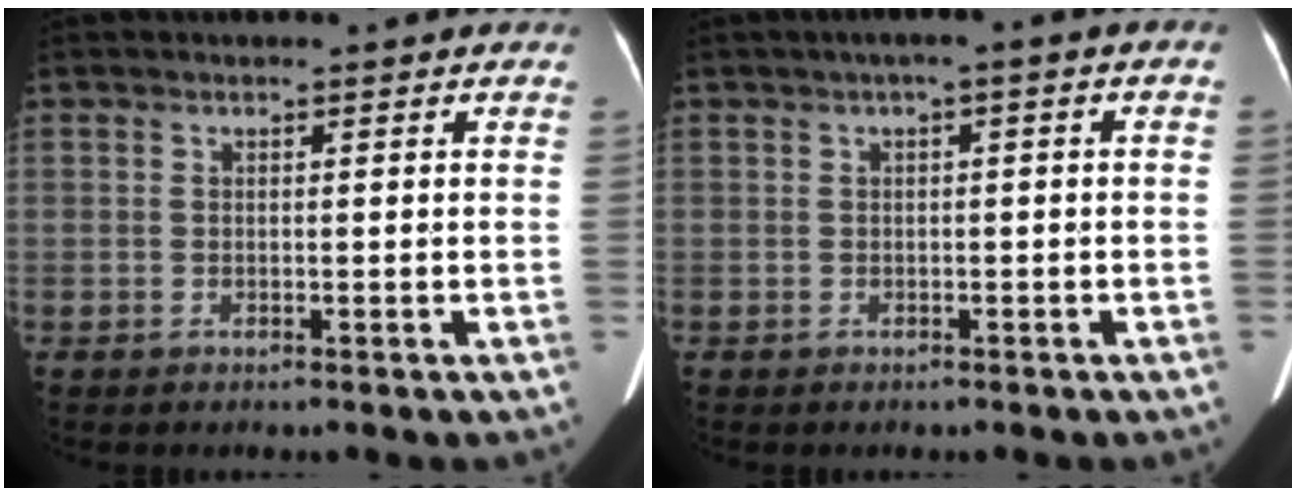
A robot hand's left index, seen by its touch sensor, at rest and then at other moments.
{"total": 1.6, "force": [0.1, 0.5, 1.5], "torque": [-0.018, 0.012, -0.002]}